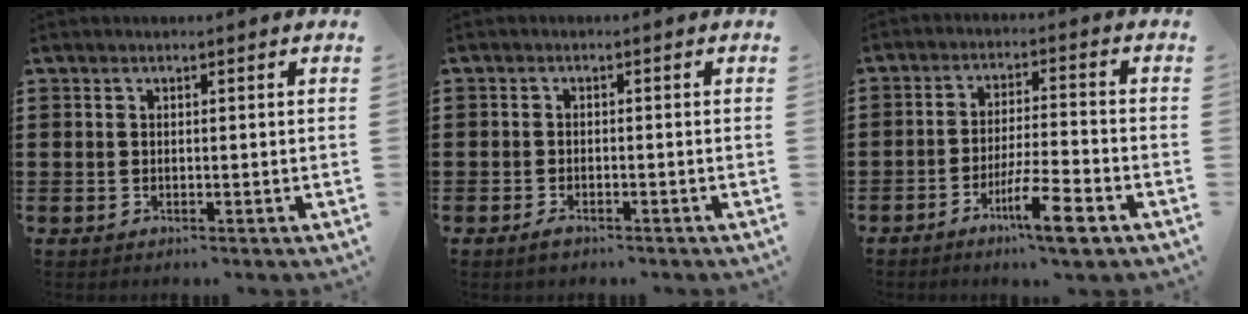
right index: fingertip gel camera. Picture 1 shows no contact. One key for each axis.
{"total": 1.2, "fx": -1.0, "fy": 0.6, "fz": 0.3, "tx": -0.009, "ty": 0.001, "tz": -0.021}
{"total": 7.4, "fx": -4.1, "fy": 1.1, "fz": 6.1, "tx": -0.116, "ty": -0.002, "tz": -0.074}